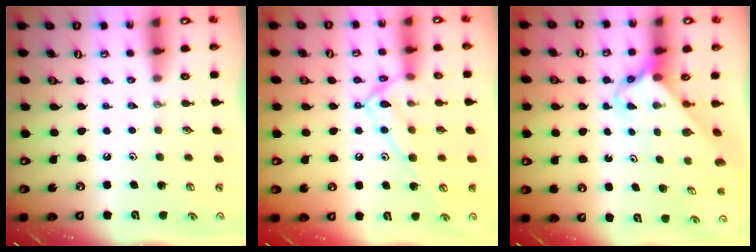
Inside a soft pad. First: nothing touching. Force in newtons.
{"total": 15.1, "press": 15.0, "slide": 1.0}
{"total": 2.5, "press": 2.5, "slide": 0.1}